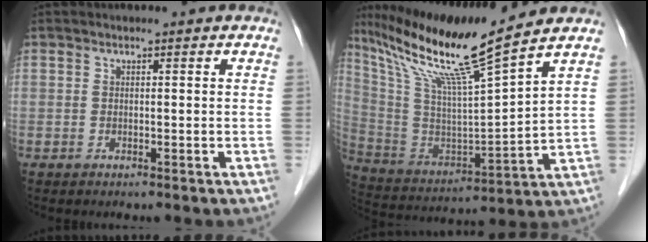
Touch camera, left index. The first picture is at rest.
{"total": 16.8, "force": [12.9, -1.8, 10.6], "torque": [-0.199, -0.008, 0.242]}